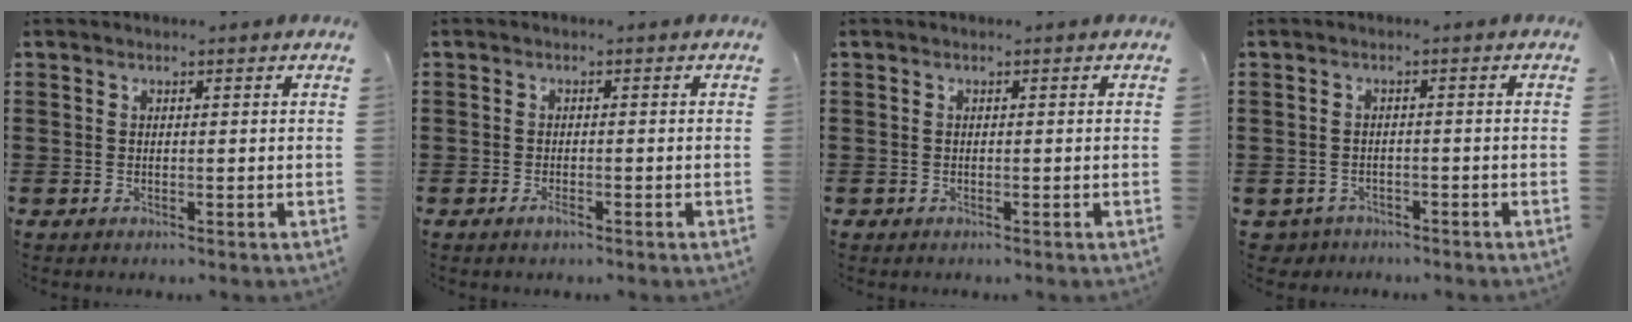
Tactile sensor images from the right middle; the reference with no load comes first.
{"total": 1.4, "force": [-1.0, 0.5, 0.8], "torque": [-0.024, -0.005, -0.022]}
{"total": 0.6, "force": [-0.5, 0.4, 0.0], "torque": [-0.001, 0.003, -0.012]}
{"total": 2.2, "force": [-2.1, 0.8, -0.2], "torque": [-0.006, 0.000, -0.048]}